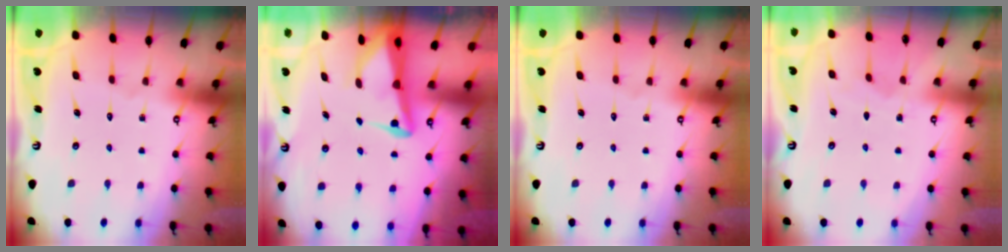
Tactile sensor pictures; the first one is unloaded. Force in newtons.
{"total": 4.2, "press": 4.1, "slide": 1.1}
{"total": 0.0}
{"total": 2.6, "press": 2.6, "slide": 0.4}